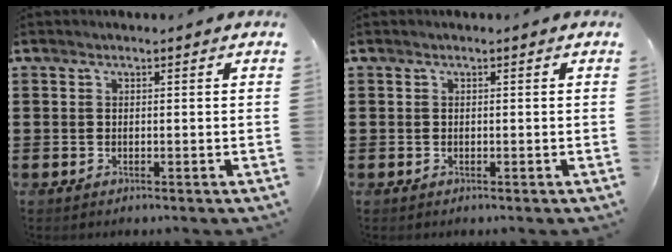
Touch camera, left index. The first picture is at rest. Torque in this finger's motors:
{"motor_torque": [0.13, 0.09, 0.06, 0.01]}